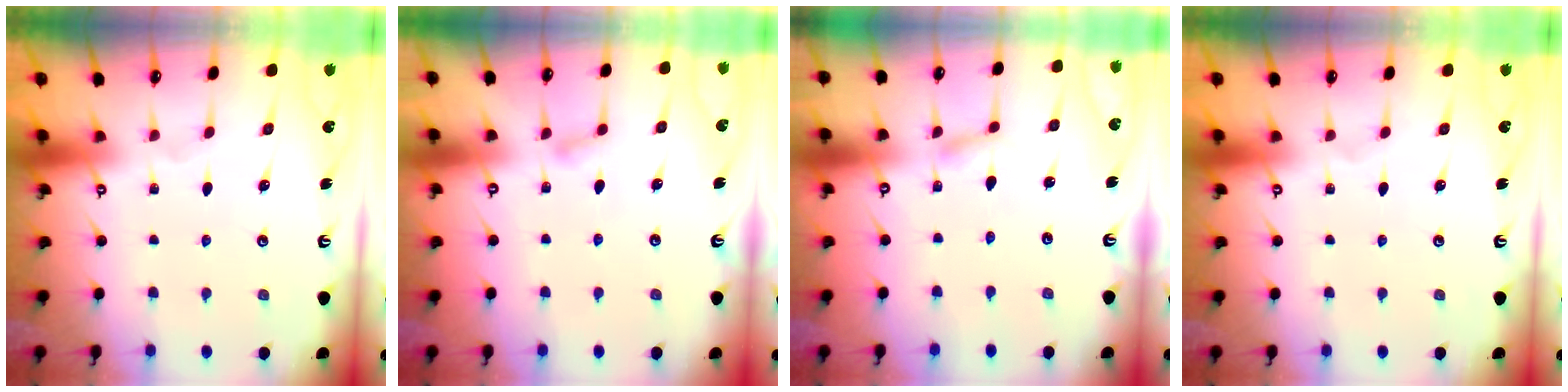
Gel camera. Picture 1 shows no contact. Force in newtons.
{"total": 4.5, "press": 4.5, "slide": 0.5}
{"total": 2.4, "press": 2.4, "slide": 0.2}
{"total": 0.0}